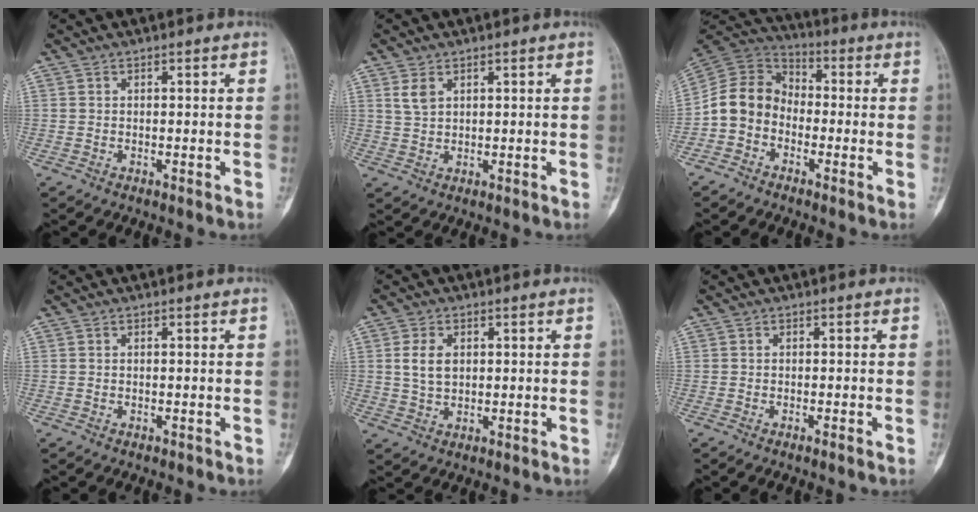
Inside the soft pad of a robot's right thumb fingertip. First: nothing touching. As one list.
[{"total": 2.9, "force": [1.5, 1.7, 1.8], "torque": [-0.033, -0.003, 0.036]}, {"total": 9.8, "force": [-2.8, 8.1, 4.7], "torque": [-0.076, 0.051, -0.071]}, {"total": 0.0}, {"total": 5.0, "force": [1.1, 3.3, 3.6], "torque": [-0.062, -0.003, 0.024]}, {"total": 1.0, "force": [-0.7, -0.1, 0.7], "torque": [-0.013, 0.000, -0.013]}]